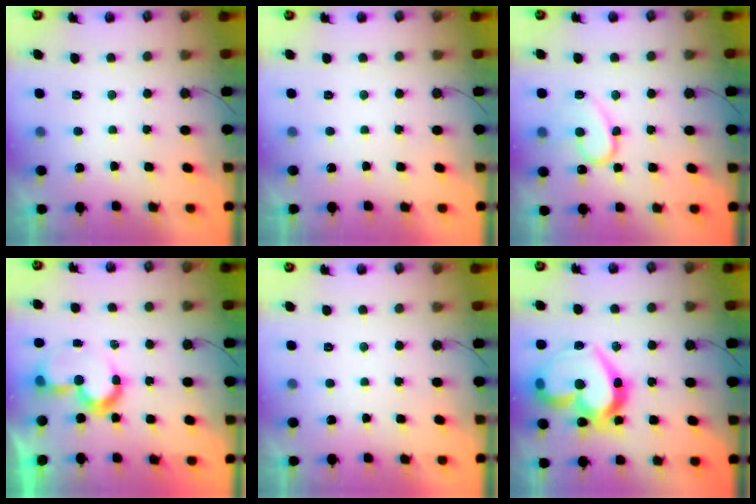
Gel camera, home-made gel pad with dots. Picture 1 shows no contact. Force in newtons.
{"total": 1.7, "press": 1.7, "slide": 0.0}
{"total": 12.4, "press": 12.3, "slide": 1.5}
{"total": 8.7, "press": 8.7, "slide": 0.1}
{"total": 1.8, "press": 1.8, "slide": 0.1}
{"total": 24.4, "press": 24.2, "slide": 3.1}